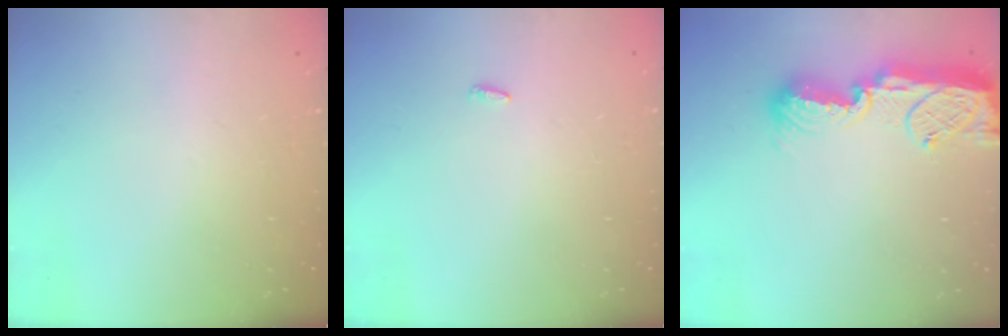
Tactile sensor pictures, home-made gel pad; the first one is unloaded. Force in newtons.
{"total": 2.1, "press": 1.9, "slide": 0.7}
{"total": 13.6, "press": 13.4, "slide": 2.3}